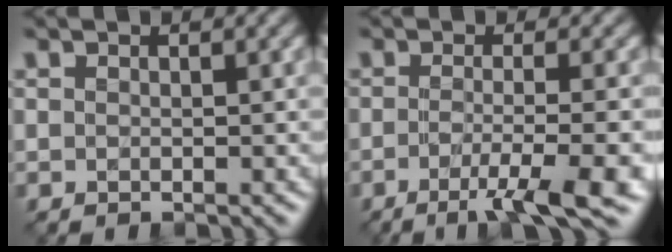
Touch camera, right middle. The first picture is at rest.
{"total": 6.1, "force": [-2.7, 0.9, 5.4], "torque": [-0.080, -0.008, -0.049]}